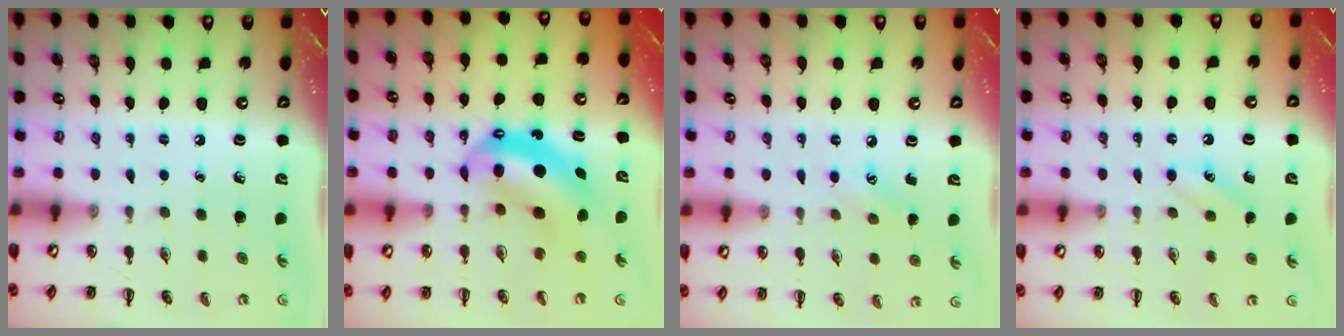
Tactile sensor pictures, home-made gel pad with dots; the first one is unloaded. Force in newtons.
{"total": 8.2, "press": 8.0, "slide": 2.0}
{"total": 5.3, "press": 5.1, "slide": 1.4}
{"total": 6.6, "press": 6.5, "slide": 1.5}